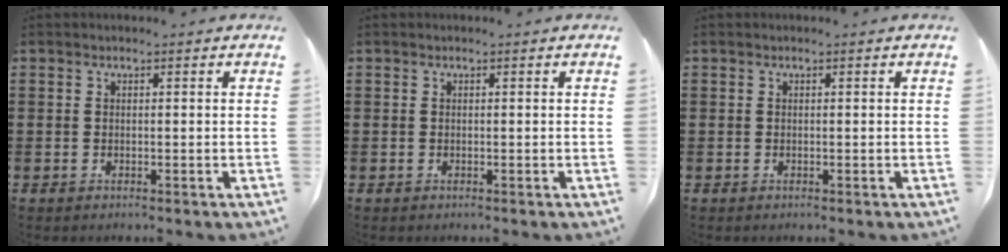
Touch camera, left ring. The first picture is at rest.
{"total": 0.0}
{"total": 0.0}